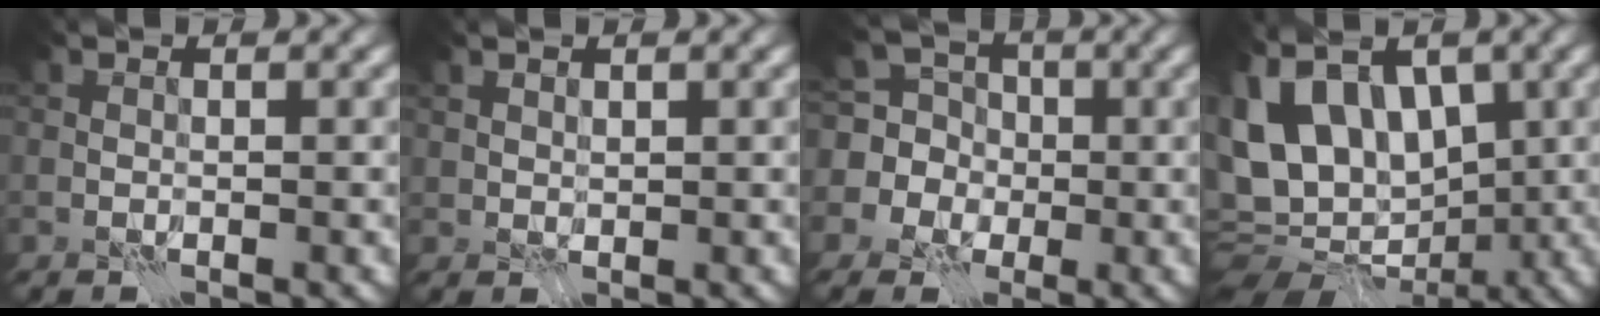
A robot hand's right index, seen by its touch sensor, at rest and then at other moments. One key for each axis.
{"total": 1.0, "fx": 0.7, "fy": 0.6, "fz": 0.3, "tx": -0.006, "ty": -0.001, "tz": 0.013}
{"total": 9.7, "fx": 0.5, "fy": 9.2, "fz": 3.0, "tx": -0.080, "ty": 0.036, "tz": -0.024}
{"total": 10.5, "fx": 1.8, "fy": 7.4, "fz": 7.3, "tx": -0.117, "ty": 0.010, "tz": 0.037}